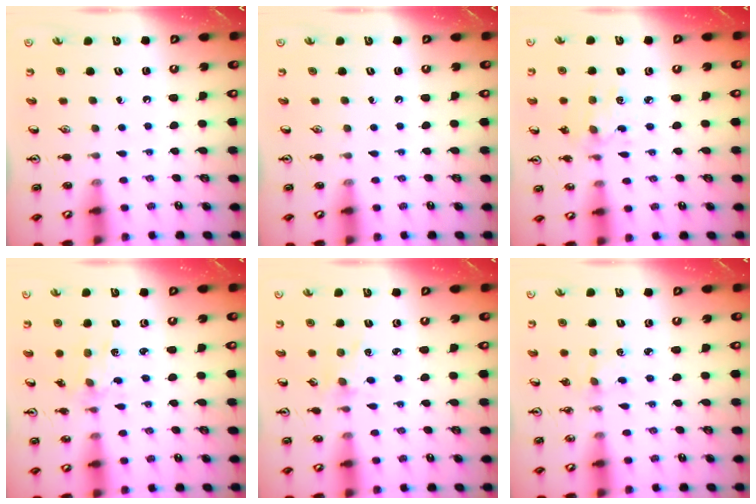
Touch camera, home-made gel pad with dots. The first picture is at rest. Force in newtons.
{"total": 0.0}
{"total": 2.1, "press": 2.1, "slide": 0.4}
{"total": 1.8, "press": 1.8, "slide": 0.3}
{"total": 1.6, "press": 1.5, "slide": 0.3}
{"total": 2.8, "press": 2.8, "slide": 0.3}